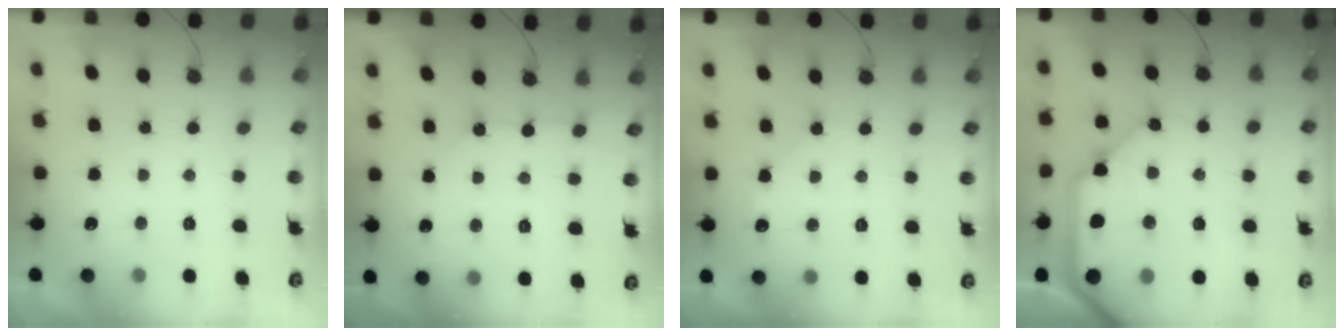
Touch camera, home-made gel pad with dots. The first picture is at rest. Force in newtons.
{"total": 2.7, "press": 2.7, "slide": 0.5}
{"total": 5.8, "press": 5.8, "slide": 0.9}
{"total": 19.2, "press": 19.0, "slide": 3.0}